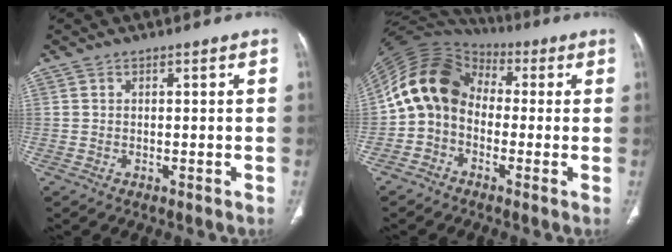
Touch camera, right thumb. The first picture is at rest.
{"total": 12.2, "force": [-0.6, 9.9, 7.1], "torque": [-0.117, 0.048, -0.027]}